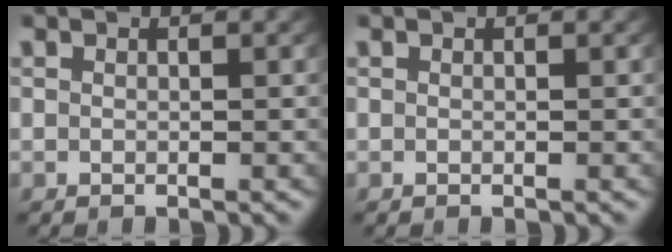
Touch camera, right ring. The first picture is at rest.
{"total": 0.0}